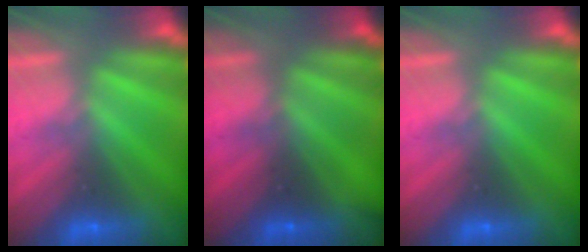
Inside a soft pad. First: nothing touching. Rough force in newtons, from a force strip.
{"total": 2.1}
{"total": 0.0}